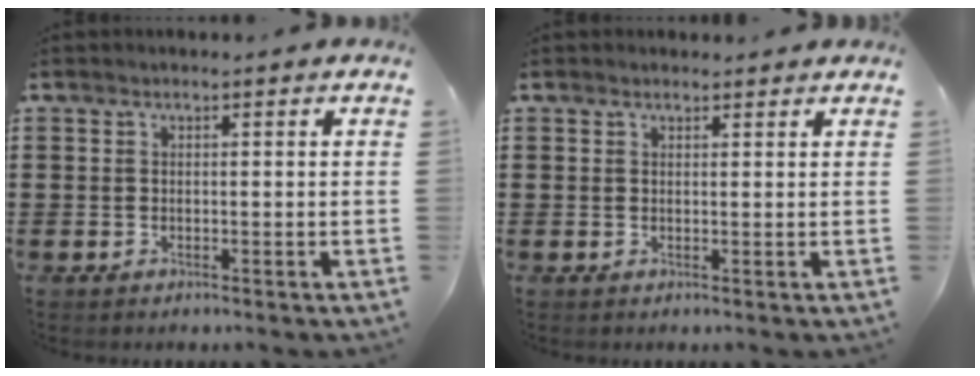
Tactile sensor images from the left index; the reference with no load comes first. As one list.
[{"total": 0.9, "force": [0.8, 0.4, 0.1], "torque": [-0.004, 0.001, 0.017]}]